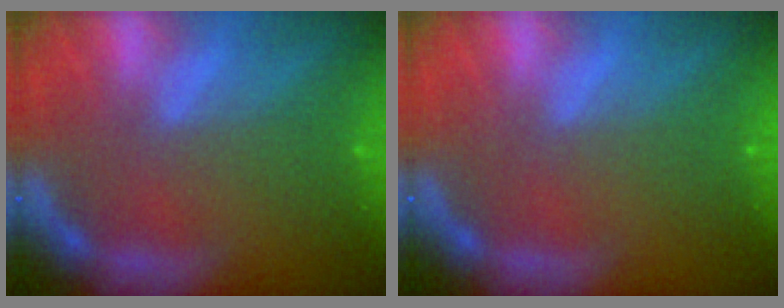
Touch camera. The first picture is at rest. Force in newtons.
{"total": 0.0}